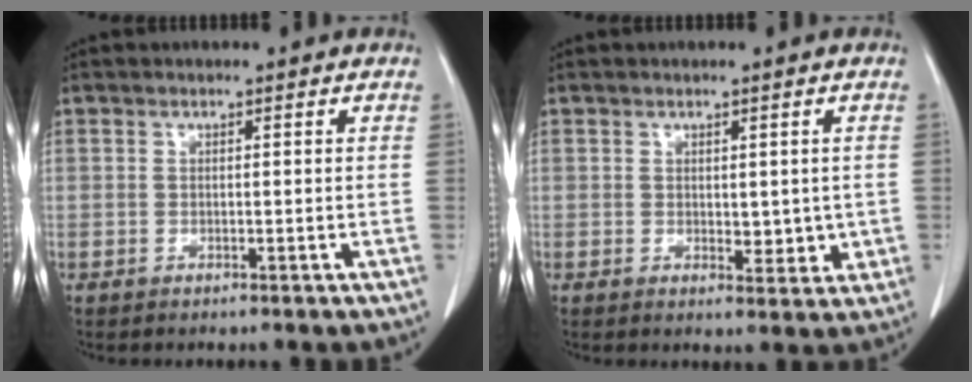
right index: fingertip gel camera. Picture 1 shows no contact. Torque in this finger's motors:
{"motor_torque": [-0.07, 0.13, 0.01, 0.01]}